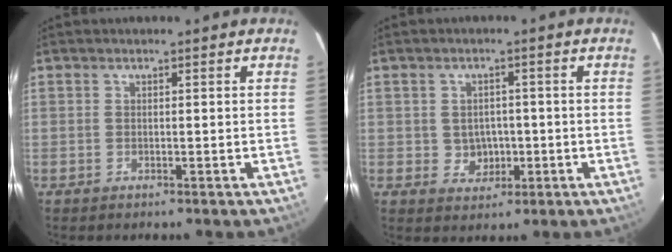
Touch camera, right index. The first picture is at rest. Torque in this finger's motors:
{"motor_torque": [0.07, -0.01, -0.02, 0.00]}